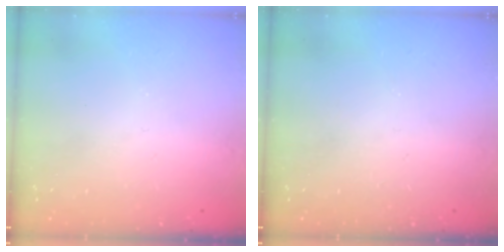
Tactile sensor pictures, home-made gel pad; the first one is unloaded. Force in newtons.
{"total": 0.0}